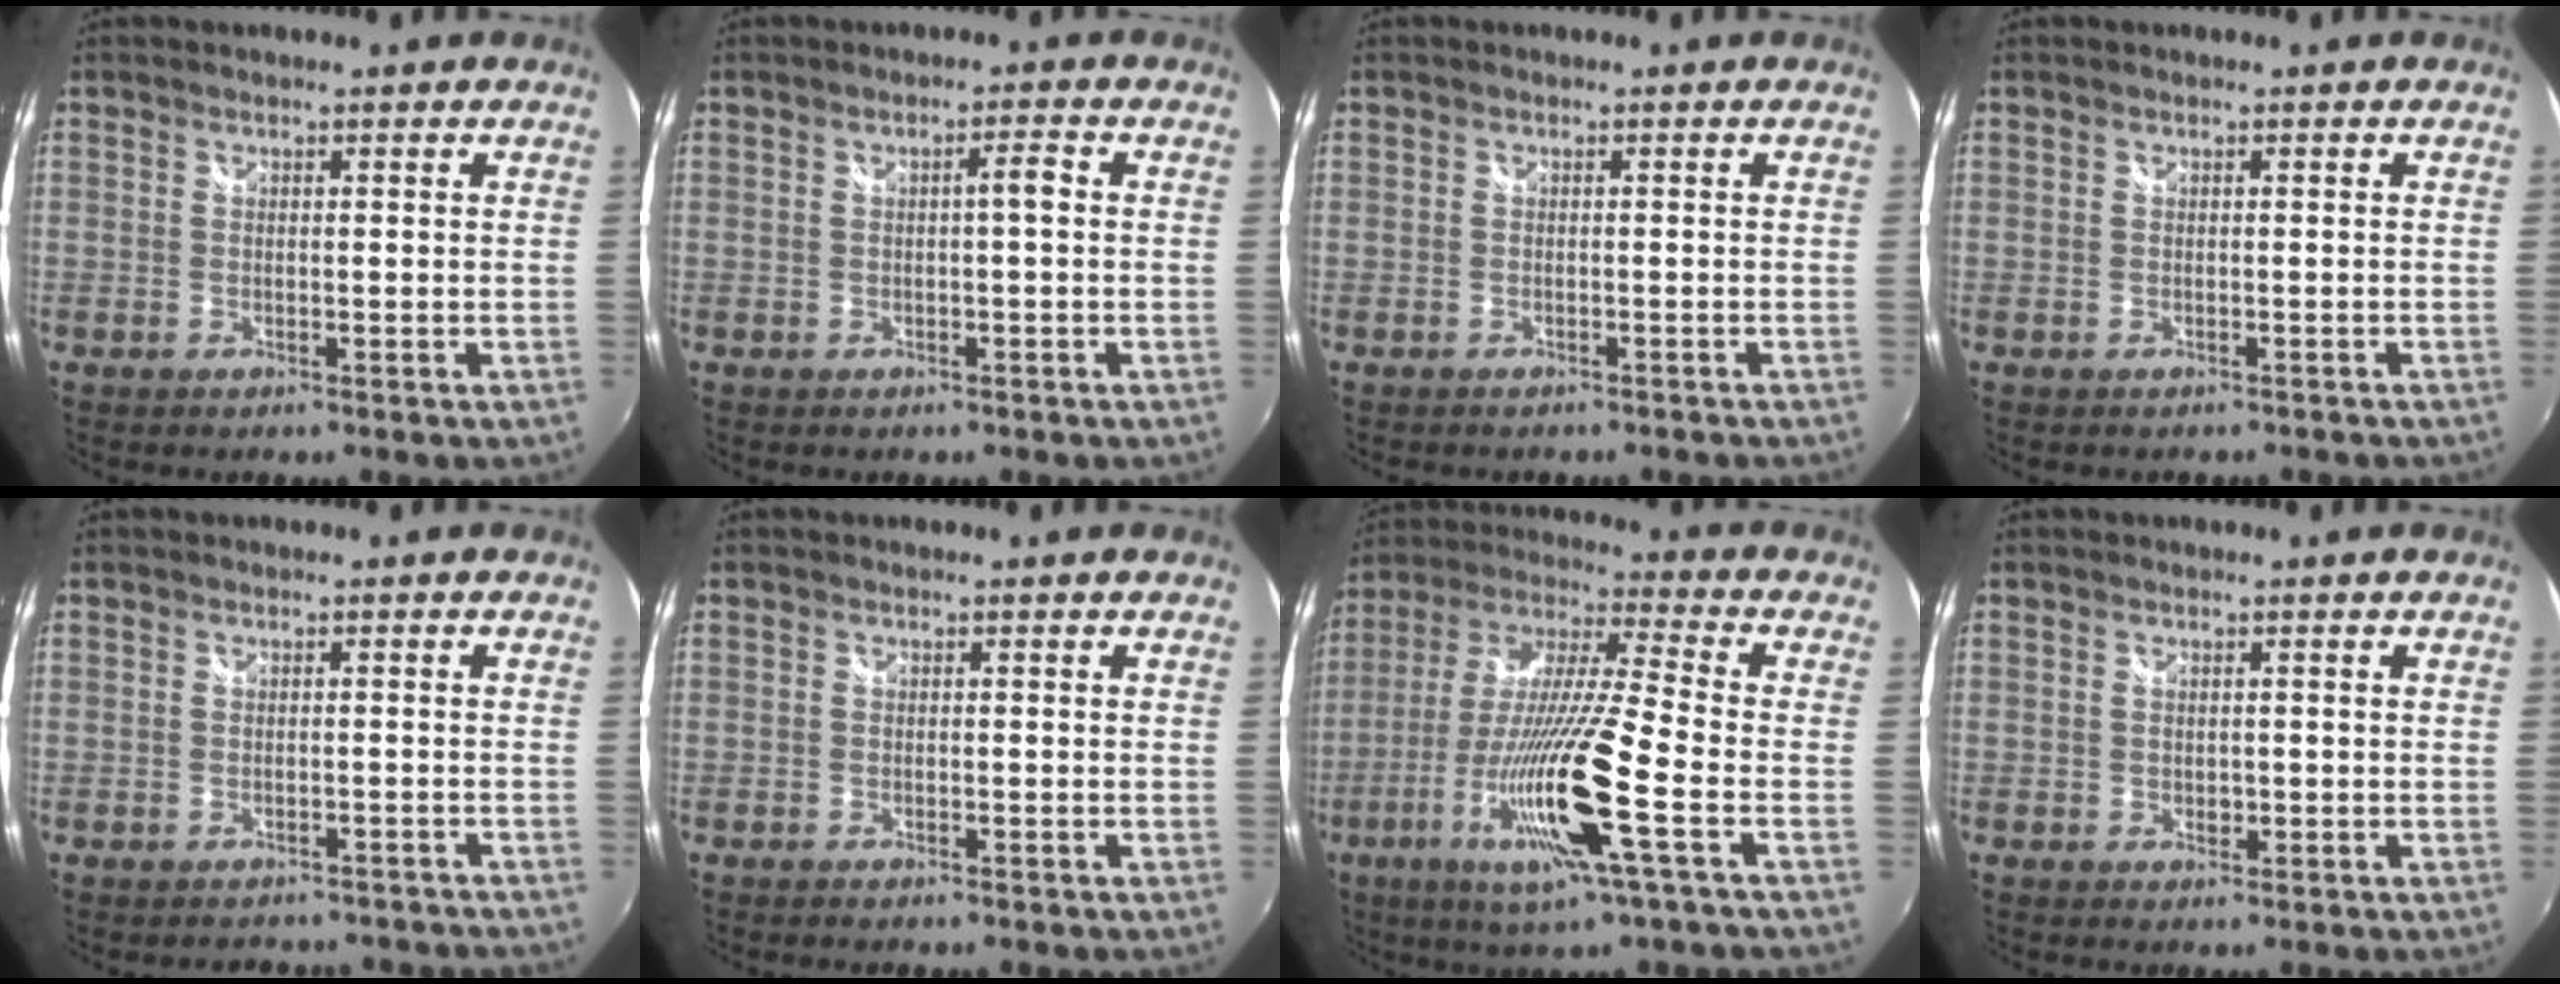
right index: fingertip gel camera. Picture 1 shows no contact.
{"total": 2.2, "force": [0.0, 0.3, 2.2], "torque": [-0.034, 0.007, -0.001]}
{"total": 1.5, "force": [-1.2, 0.8, 0.3], "torque": [-0.012, -0.004, -0.016]}
{"total": 1.4, "force": [-1.2, 0.5, 0.5], "torque": [-0.014, -0.006, -0.013]}
{"total": 7.8, "force": [-7.0, 2.9, 2.0], "torque": [-0.036, 0.002, -0.077]}
{"total": 1.2, "force": [-1.1, 0.3, 0.3], "torque": [-0.012, -0.007, -0.020]}
{"total": 19.4, "force": [-7.9, 0.6, 17.7], "torque": [-0.344, -0.036, -0.149]}
{"total": 1.2, "force": [0.0, 1.0, 0.7], "torque": [-0.010, 0.000, 0.000]}